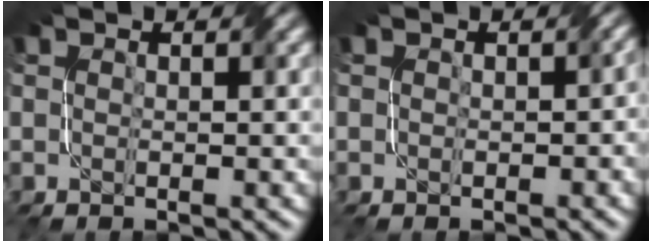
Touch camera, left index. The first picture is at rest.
{"total": 1.3, "force": [0.1, 1.0, 0.9], "torque": [-0.010, -0.001, 0.003]}